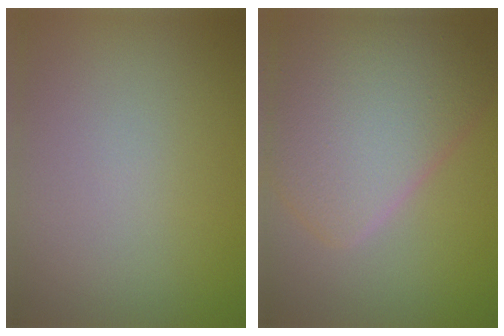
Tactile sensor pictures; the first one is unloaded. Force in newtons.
{"total": 8.1, "press": 8.1, "slide": 0.2}